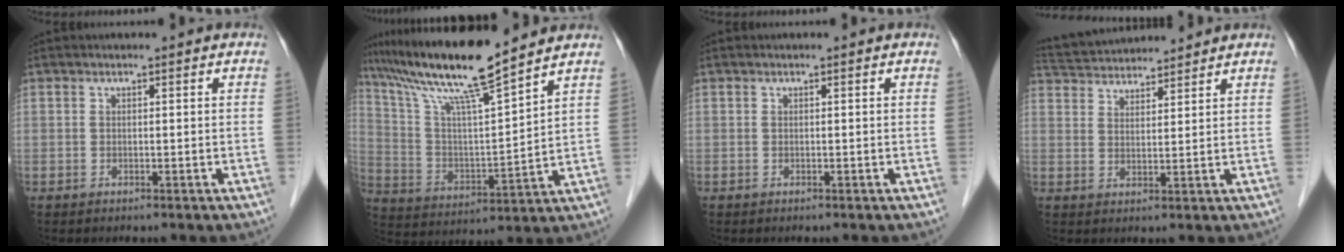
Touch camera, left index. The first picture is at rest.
{"total": 14.9, "force": [12.4, -1.2, 8.2], "torque": [-0.160, 0.008, 0.229]}
{"total": 0.0}
{"total": 10.6, "force": [10.1, 1.3, 2.9], "torque": [-0.063, 0.036, 0.167]}